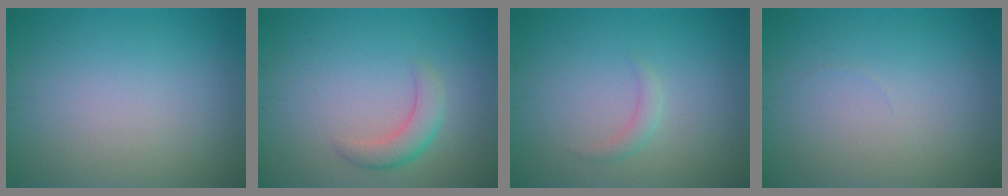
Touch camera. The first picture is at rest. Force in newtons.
{"total": 2.5, "press": 2.5, "slide": 0.0}
{"total": 1.1, "press": 1.1, "slide": 0.1}
{"total": 0.0}